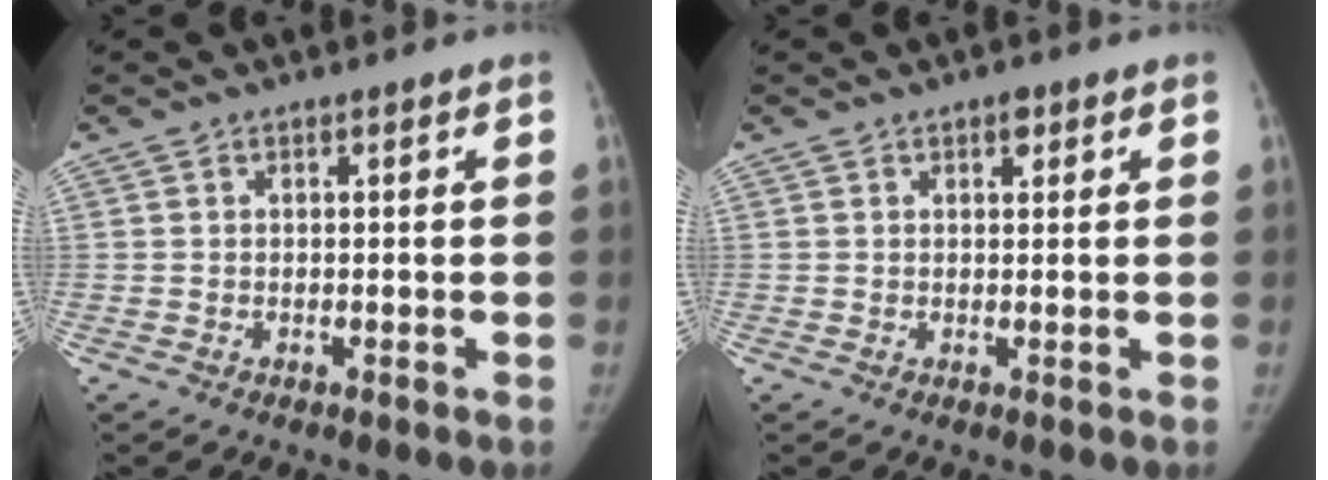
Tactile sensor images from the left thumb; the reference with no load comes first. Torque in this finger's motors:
{"motor_torque": [0.31, -0.21, 0.29, -0.18, 0.04]}